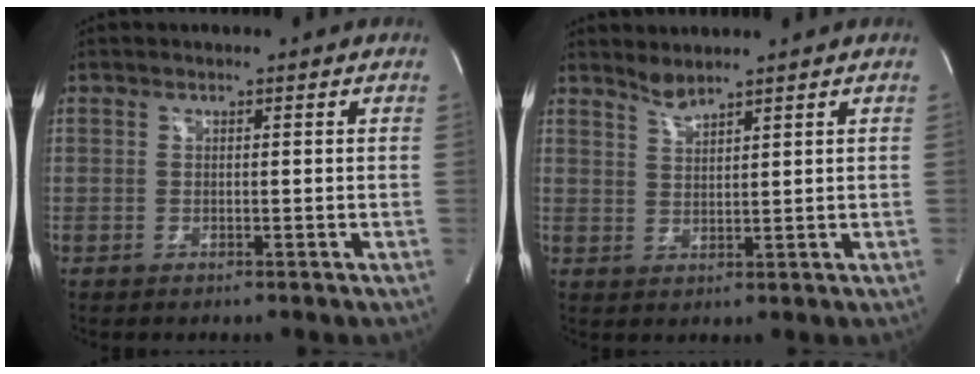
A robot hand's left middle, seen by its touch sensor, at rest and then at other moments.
{"total": 2.3, "force": [2.2, -0.2, 0.6], "torque": [-0.014, -0.002, 0.047]}